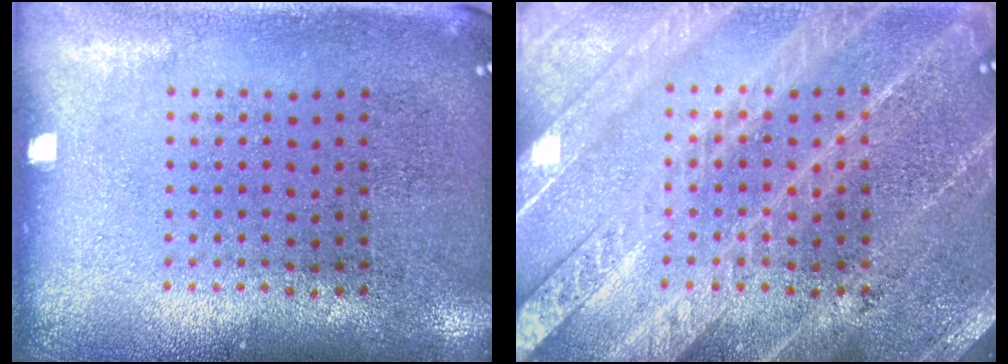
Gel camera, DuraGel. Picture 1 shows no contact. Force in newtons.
{"total": 4.8, "press": 4.8, "slide": 0.6}